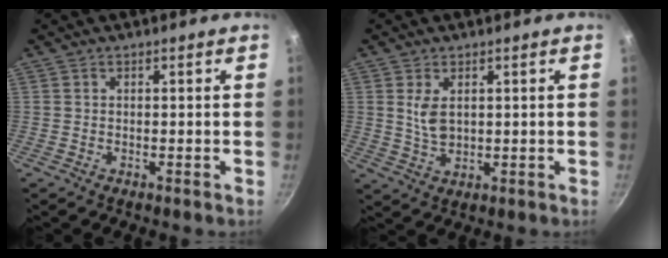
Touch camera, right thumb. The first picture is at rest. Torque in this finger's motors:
{"motor_torque": [-0.59, 0.44, 0.77, -0.02, 0.06]}